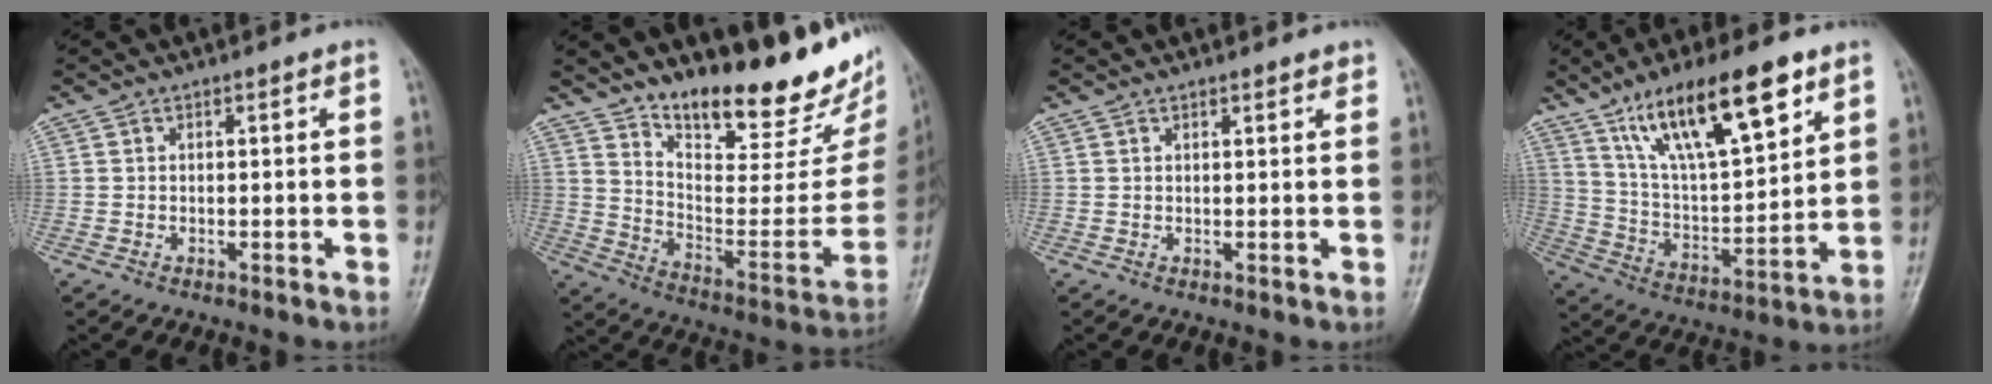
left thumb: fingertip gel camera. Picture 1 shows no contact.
{"total": 25.2, "force": [19.4, 7.5, 14.3], "torque": [-0.178, -0.121, 0.288]}
{"total": 1.5, "force": [1.2, 0.5, 0.6], "torque": [-0.002, -0.004, 0.014]}
{"total": 19.6, "force": [11.4, 6.1, 14.7], "torque": [-0.225, -0.036, 0.211]}